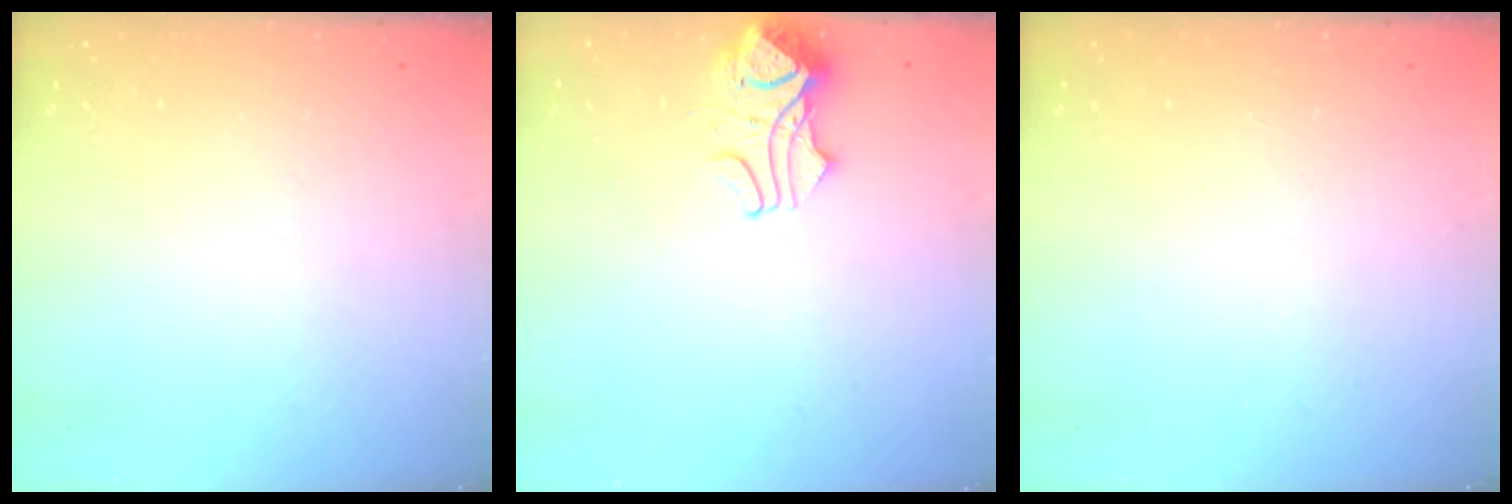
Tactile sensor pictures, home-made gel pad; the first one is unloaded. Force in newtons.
{"total": 5.6, "press": 5.5, "slide": 0.4}
{"total": 0.0}